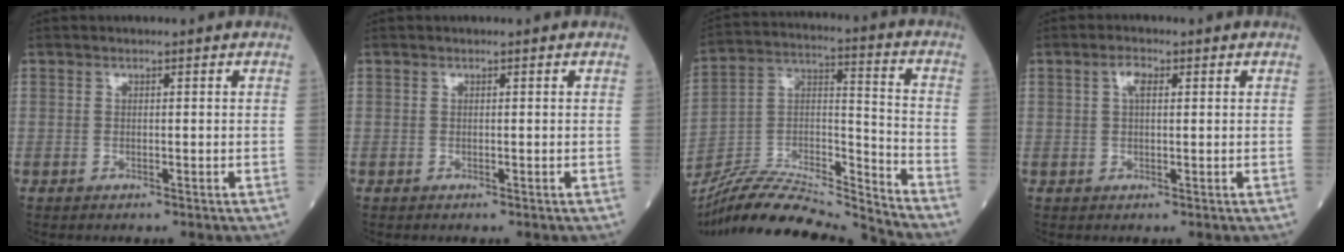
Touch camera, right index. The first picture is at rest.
{"total": 0.0}
{"total": 20.1, "force": [-19.1, 0.5, 6.1], "torque": [-0.120, 0.024, -0.333]}
{"total": 2.3, "force": [0.8, 0.9, 2.0], "torque": [-0.040, 0.006, 0.015]}